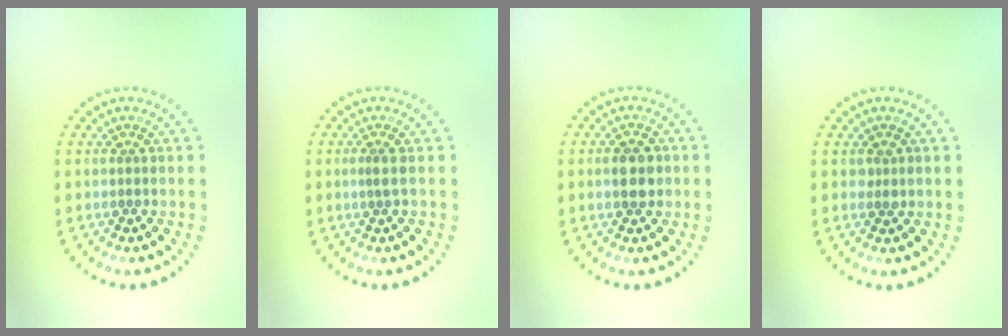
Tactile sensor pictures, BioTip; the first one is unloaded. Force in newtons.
{"total": 0.8, "press": 0.4, "slide": 0.6}
{"total": 3.2, "press": 3.2, "slide": 0.1}
{"total": 0.6, "press": 0.6, "slide": 0.2}